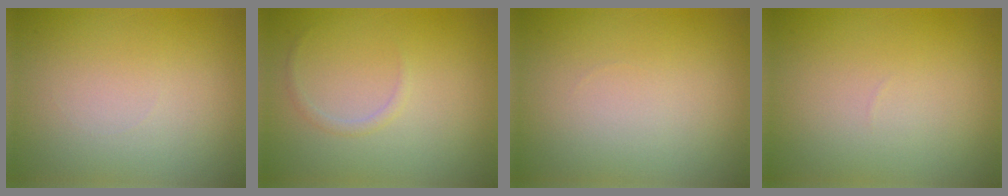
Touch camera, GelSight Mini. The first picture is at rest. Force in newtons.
{"total": 0.7, "press": 0.7, "slide": 0.1}
{"total": 0.0}
{"total": 0.0}